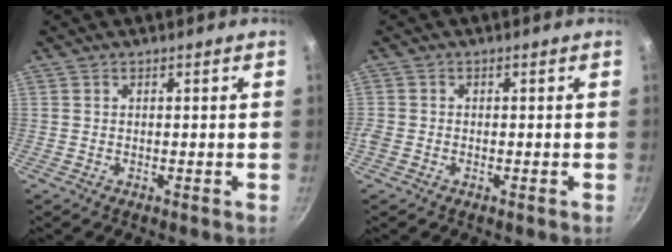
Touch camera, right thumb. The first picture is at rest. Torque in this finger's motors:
{"motor_torque": [-0.62, 0.20, 0.04, -0.63, -0.03]}